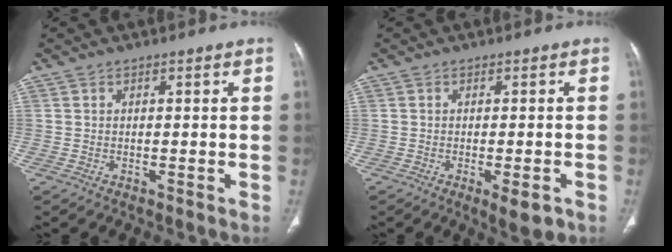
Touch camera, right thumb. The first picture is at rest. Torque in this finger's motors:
{"motor_torque": [-0.21, 0.23, -0.29, 0.01, 0.05]}